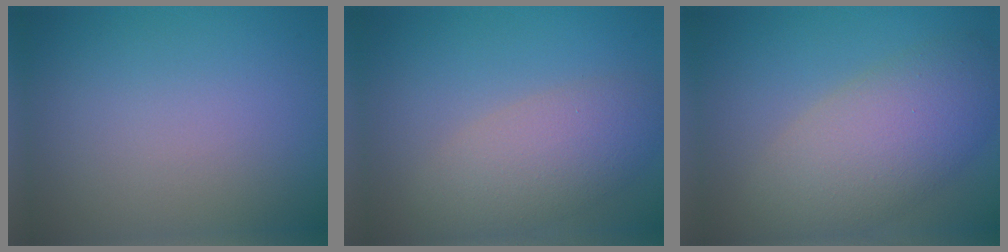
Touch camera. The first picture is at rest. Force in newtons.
{"total": 5.0, "press": 5.0, "slide": 0.3}
{"total": 7.7, "press": 7.7, "slide": 0.4}